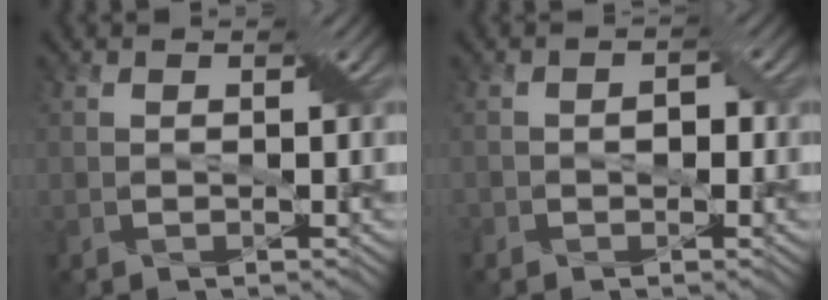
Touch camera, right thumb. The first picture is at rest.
{"total": 2.0, "force": [-0.6, 1.4, 1.3], "torque": [-0.020, 0.001, -0.011]}